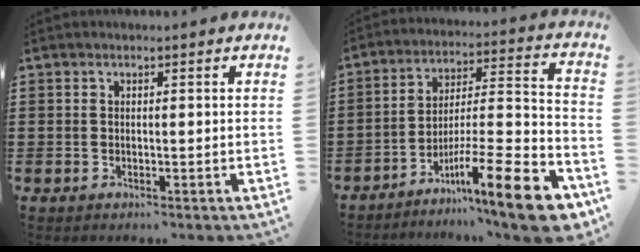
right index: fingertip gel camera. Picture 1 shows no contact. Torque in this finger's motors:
{"motor_torque": [1.97, -0.17, 1.04, 0.09]}